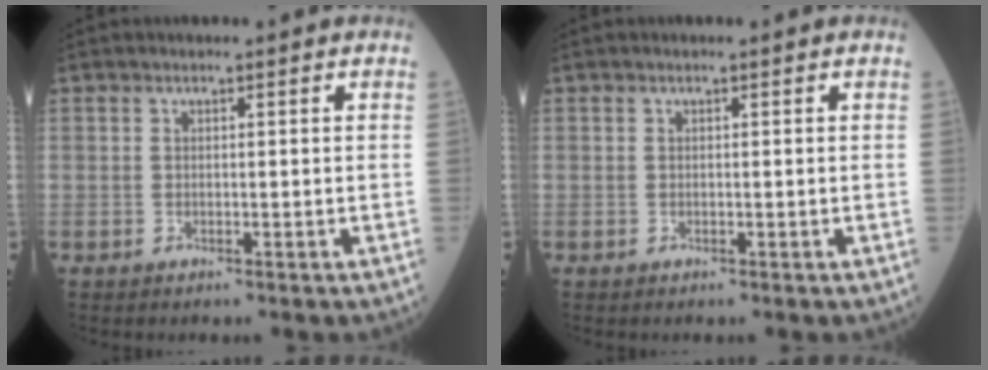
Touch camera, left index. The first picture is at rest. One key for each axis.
{"total": 0.0}